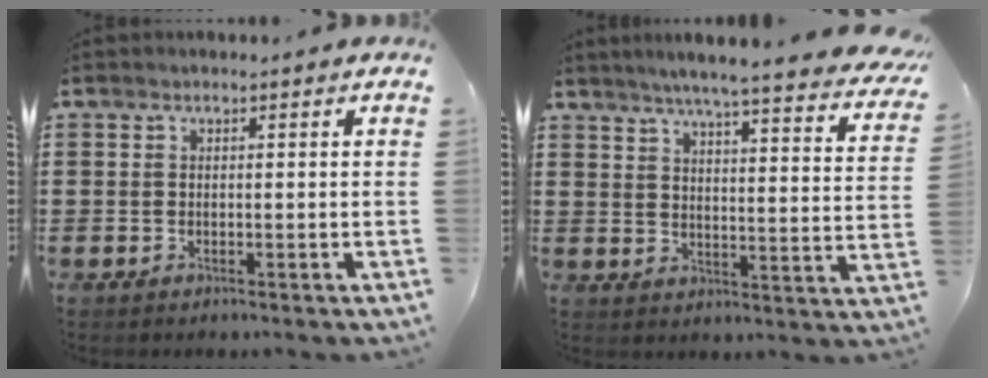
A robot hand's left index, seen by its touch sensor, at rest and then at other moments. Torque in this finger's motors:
{"motor_torque": [1.18, -0.96, 0.58, 0.21]}